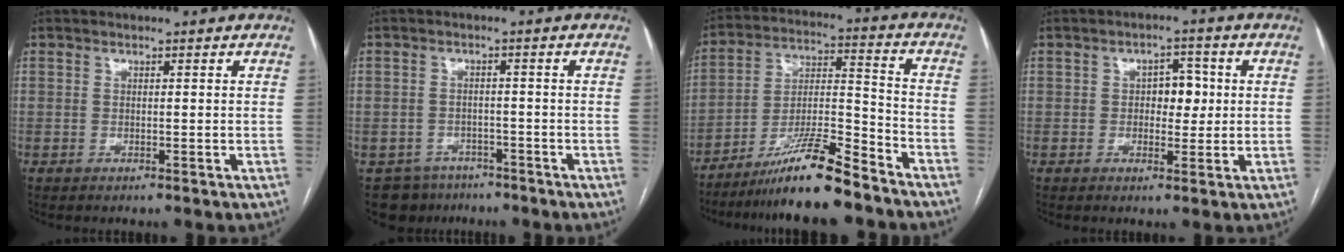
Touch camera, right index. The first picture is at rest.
{"total": 6.0, "force": [-4.2, 4.3, -0.2], "torque": [0.010, 0.013, -0.059]}
{"total": 13.6, "force": [-11.0, 0.5, 8.0], "torque": [-0.140, -0.005, -0.192]}
{"total": 4.4, "force": [0.4, 2.7, 3.5], "torque": [-0.048, 0.011, 0.007]}